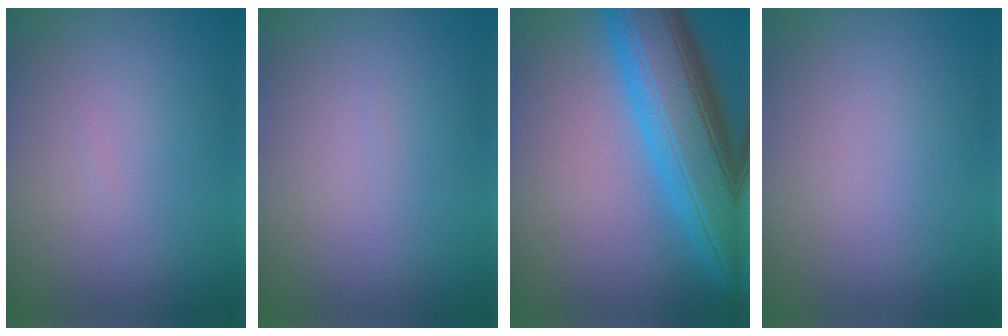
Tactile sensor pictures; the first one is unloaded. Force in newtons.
{"total": 0.0}
{"total": 10.6, "press": 10.6, "slide": 0.2}
{"total": 0.0}